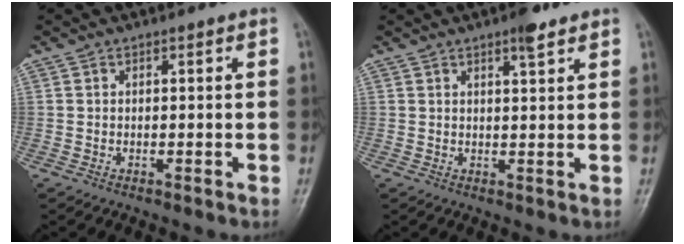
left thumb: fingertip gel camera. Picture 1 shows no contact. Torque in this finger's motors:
{"motor_torque": [0.49, 0.06, 0.34, -0.39, 0.07]}